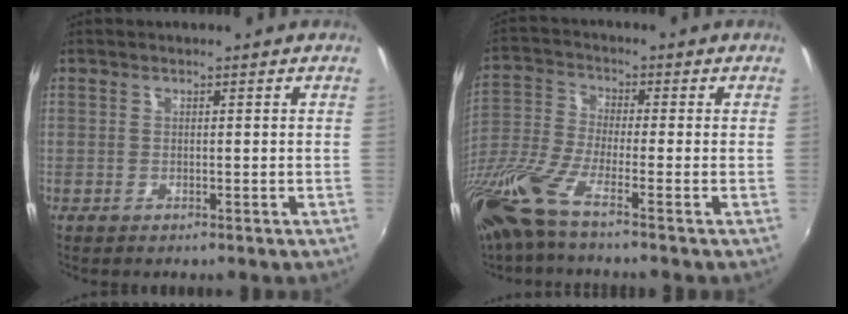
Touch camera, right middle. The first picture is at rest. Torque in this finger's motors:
{"motor_torque": [1.10, -1.03, 0.52, 0.21]}